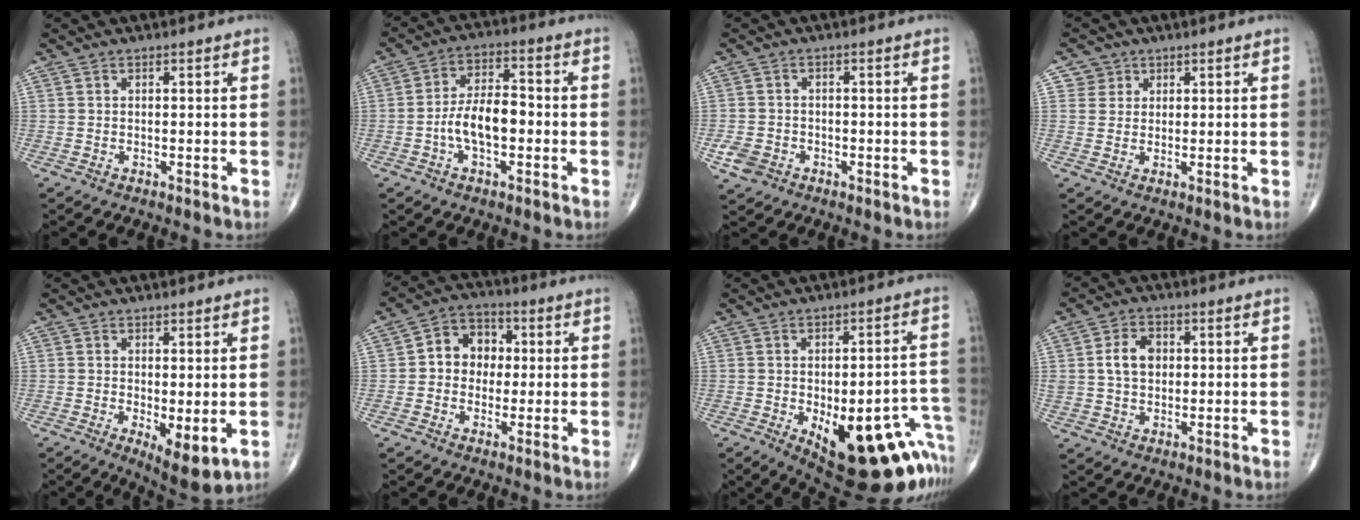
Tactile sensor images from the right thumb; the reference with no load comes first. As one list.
[{"total": 9.2, "force": [-2.0, 4.6, 7.7], "torque": [-0.136, 0.029, -0.041]}, {"total": 4.1, "force": [-1.8, 3.3, 1.7], "torque": [-0.032, 0.009, -0.029]}, {"total": 3.1, "force": [1.4, 2.8, -0.2], "torque": [0.029, -0.004, 0.014]}, {"total": 6.8, "force": [-1.2, 2.5, 6.2], "torque": [-0.091, -0.022, -0.010]}, {"total": 8.6, "force": [0.6, 7.2, 4.7], "torque": [-0.037, 0.021, -0.002]}, {"total": 24.9, "force": [-10.3, 10.0, 20.3], "torque": [-0.171, 0.038, -0.114]}, {"total": 6.4, "force": [1.0, 4.7, 4.2], "torque": [-0.062, 0.003, 0.017]}]